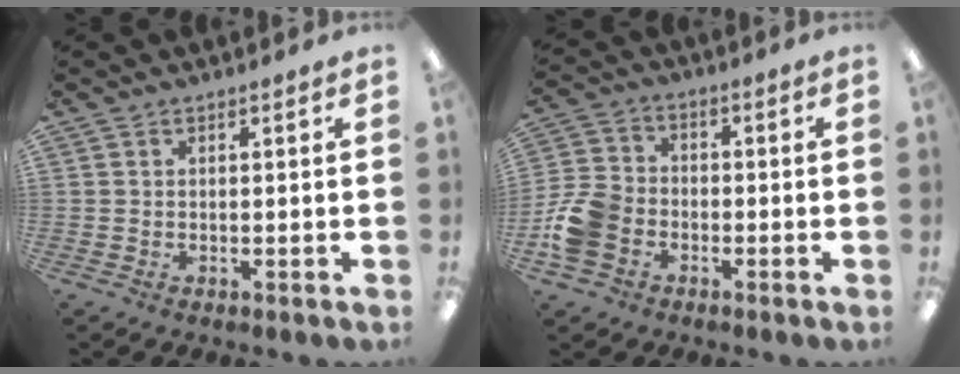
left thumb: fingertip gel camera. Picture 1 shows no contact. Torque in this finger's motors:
{"motor_torque": [-0.10, 0.25, -0.01, 0.02, 0.25]}